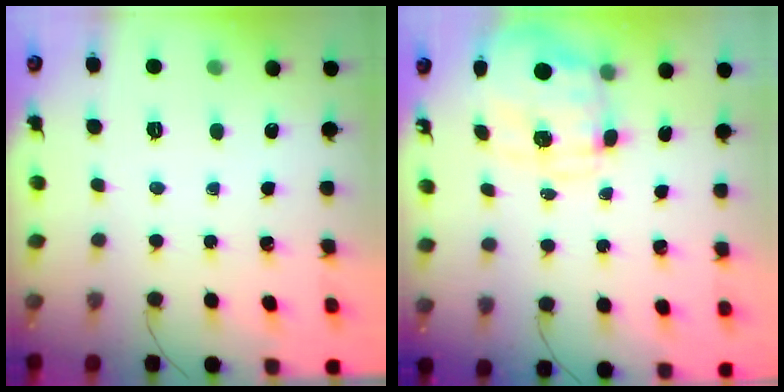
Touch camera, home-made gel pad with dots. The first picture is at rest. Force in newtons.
{"total": 9.1, "press": 9.1, "slide": 1.2}